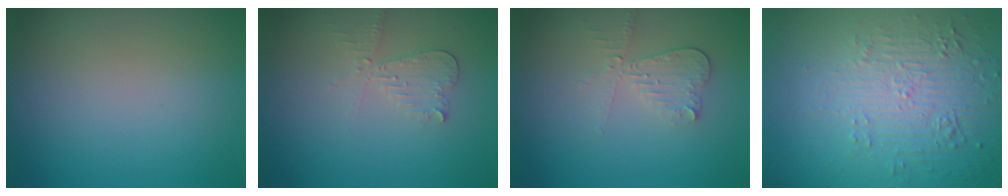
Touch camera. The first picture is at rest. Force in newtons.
{"total": 2.1, "press": 2.1, "slide": 0.1}
{"total": 2.8, "press": 2.5, "slide": 1.3}
{"total": 5.8, "press": 3.7, "slide": 4.4}